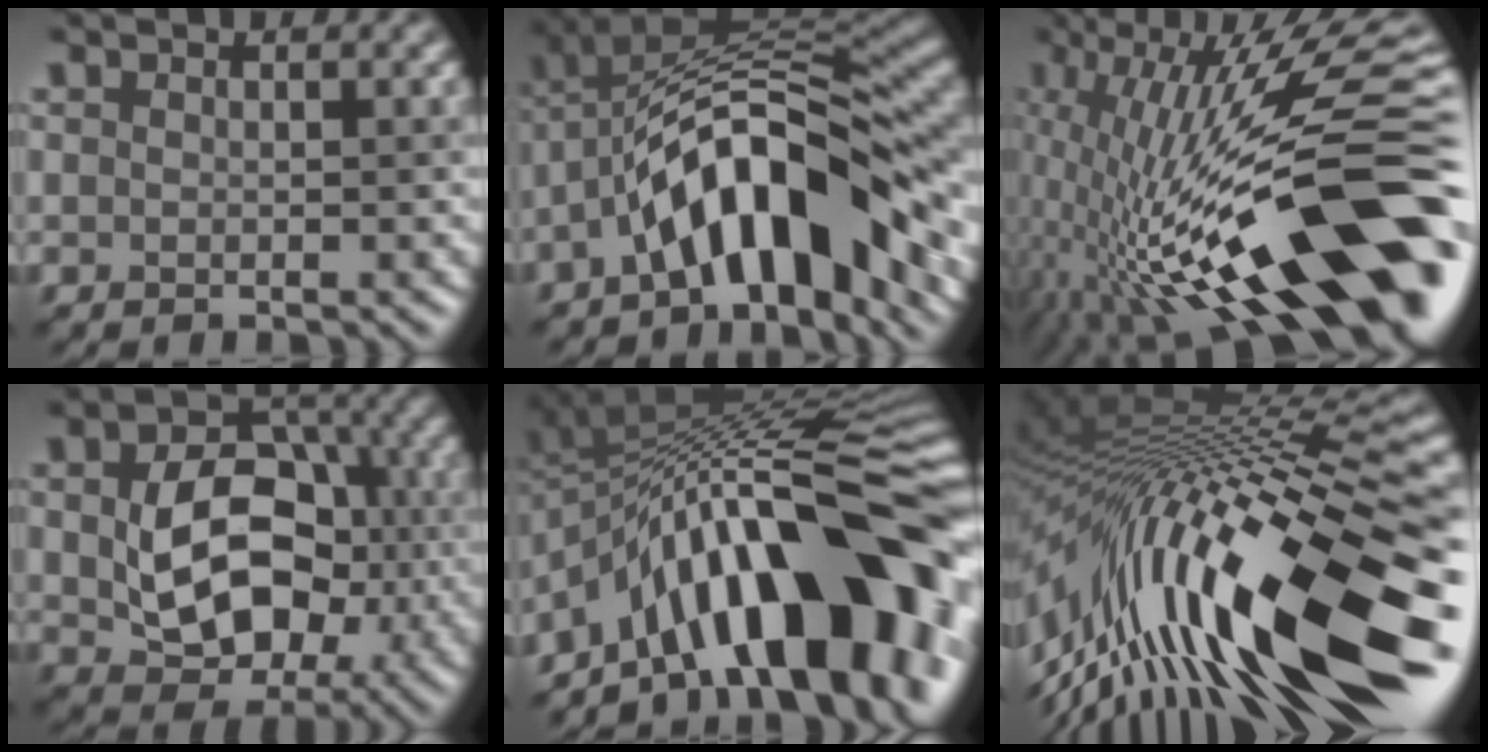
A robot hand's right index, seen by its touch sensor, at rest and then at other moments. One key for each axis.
{"total": 11.7, "fx": -3.5, "fy": 4.8, "fz": 10.1, "tx": -0.148, "ty": 0.019, "tz": -0.069}
{"total": 18.4, "fx": -3.5, "fy": 6.4, "fz": 16.9, "tx": -0.288, "ty": 0.043, "tz": -0.078}
{"total": 9.9, "fx": -0.2, "fy": 7.1, "fz": 6.9, "tx": -0.129, "ty": -0.008, "tz": 0.008}
{"total": 16.2, "fx": -6.5, "fy": 6.3, "fz": 13.4, "tx": -0.153, "ty": 0.049, "tz": -0.120}
{"total": 18.4, "fx": -3.3, "fy": 5.3, "fz": 17.3, "tx": -0.281, "ty": 0.011, "tz": -0.063}